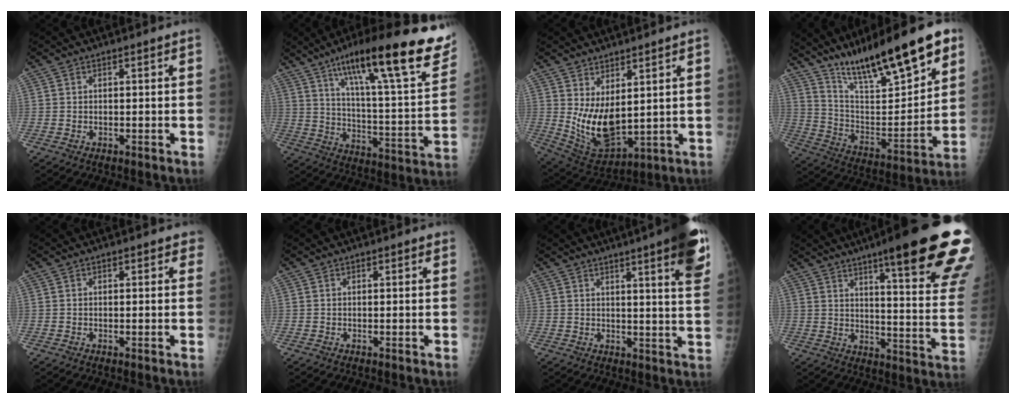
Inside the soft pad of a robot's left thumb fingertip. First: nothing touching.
{"total": 29.3, "force": [17.5, 5.6, 22.9], "torque": [-0.321, -0.042, 0.267]}
{"total": 11.4, "force": [2.4, 5.6, 9.6], "torque": [-0.158, -0.035, 0.070]}
{"total": 24.3, "force": [16.7, 5.8, 16.7], "torque": [-0.240, -0.062, 0.288]}
{"total": 1.9, "force": [1.2, 1.0, 1.0], "torque": [0.006, -0.002, 0.008]}
{"total": 1.0, "force": [0.8, 0.4, 0.6], "torque": [-0.005, -0.002, 0.008]}
{"total": 13.8, "force": [7.9, 1.4, 11.2], "torque": [-0.131, -0.033, 0.090]}
{"total": 28.7, "force": [18.3, 3.7, 21.9], "torque": [-0.237, -0.072, 0.246]}